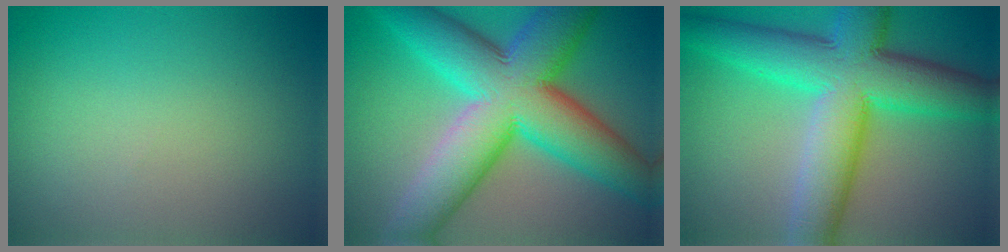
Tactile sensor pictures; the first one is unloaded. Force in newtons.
{"total": 14.9, "press": 14.9, "slide": 0.2}
{"total": 11.9, "press": 11.9, "slide": 0.2}